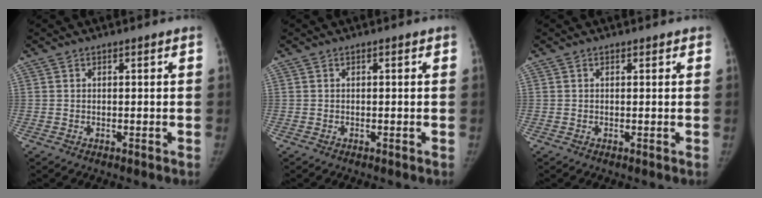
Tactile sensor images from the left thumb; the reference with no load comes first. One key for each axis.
{"total": 0.6, "fx": 0.2, "fy": 0.2, "fz": 0.5, "tx": -0.006, "ty": 0.003, "tz": 0.000}
{"total": 0.9, "fx": 0.6, "fy": 0.6, "fz": 0.4, "tx": 0.006, "ty": -0.001, "tz": 0.003}